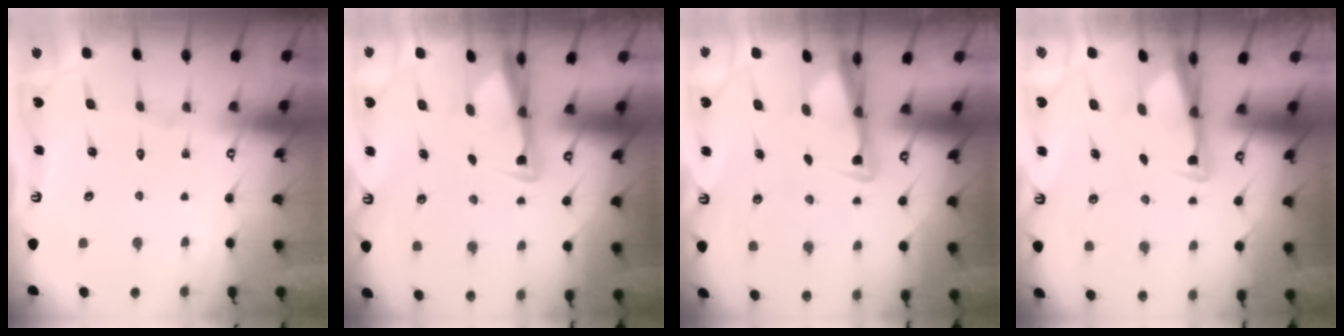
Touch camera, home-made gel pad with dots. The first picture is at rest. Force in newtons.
{"total": 2.9, "press": 2.9, "slide": 0.7}
{"total": 2.9, "press": 2.8, "slide": 0.6}
{"total": 2.8, "press": 2.7, "slide": 0.9}